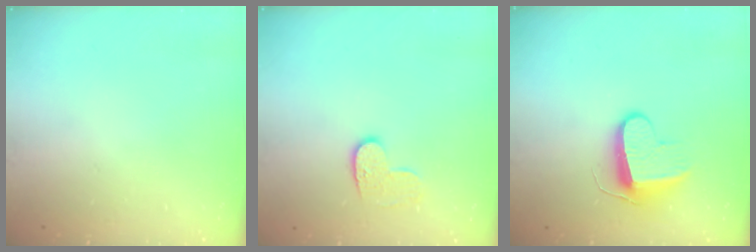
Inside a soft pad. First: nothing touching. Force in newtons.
{"total": 6.8, "press": 6.8, "slide": 0.1}
{"total": 9.1, "press": 9.1, "slide": 0.3}